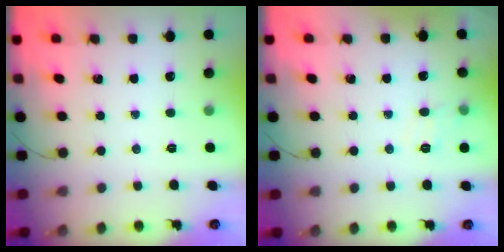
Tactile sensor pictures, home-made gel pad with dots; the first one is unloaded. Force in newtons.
{"total": 4.3, "press": 4.0, "slide": 1.6}